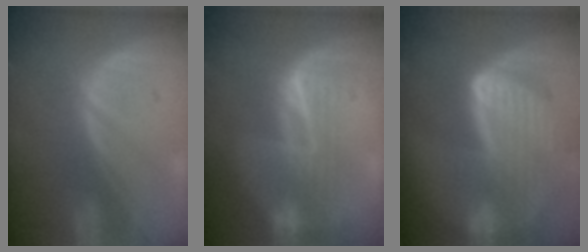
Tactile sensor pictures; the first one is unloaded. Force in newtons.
{"total": 6.8, "press": 6.4, "slide": 2.3}
{"total": 9.1, "press": 8.0, "slide": 4.5}